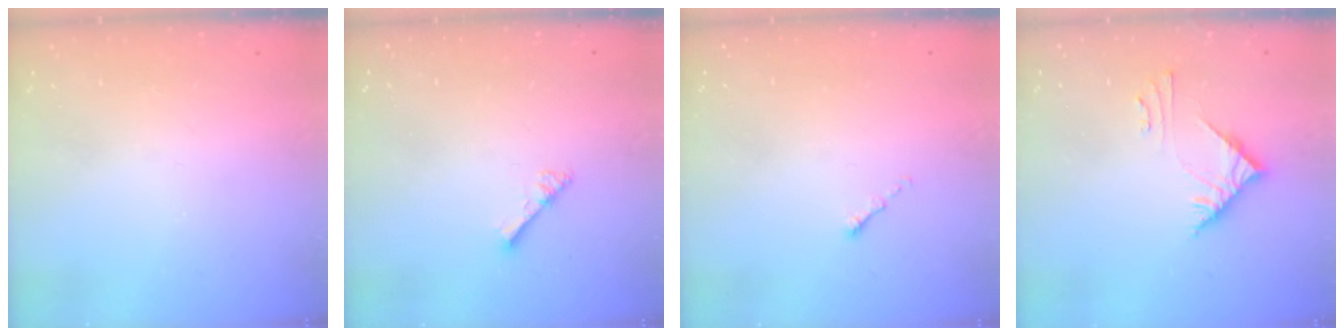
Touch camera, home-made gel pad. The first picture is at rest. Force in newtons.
{"total": 3.3, "press": 3.2, "slide": 0.4}
{"total": 0.0}
{"total": 5.2, "press": 5.2, "slide": 0.5}